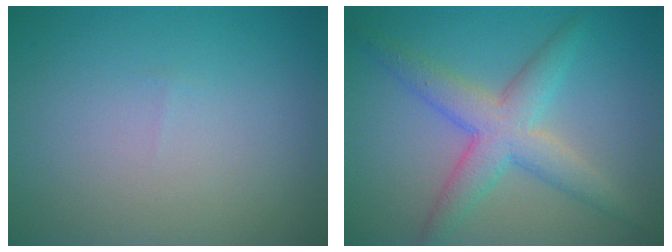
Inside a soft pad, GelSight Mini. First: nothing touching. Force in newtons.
{"total": 4.9, "press": 4.9, "slide": 0.1}